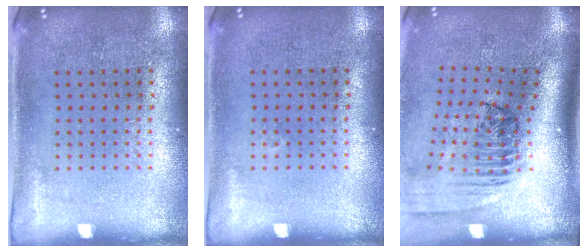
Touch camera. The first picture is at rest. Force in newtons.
{"total": 0.0}
{"total": 2.5, "press": 1.7, "slide": 1.8}